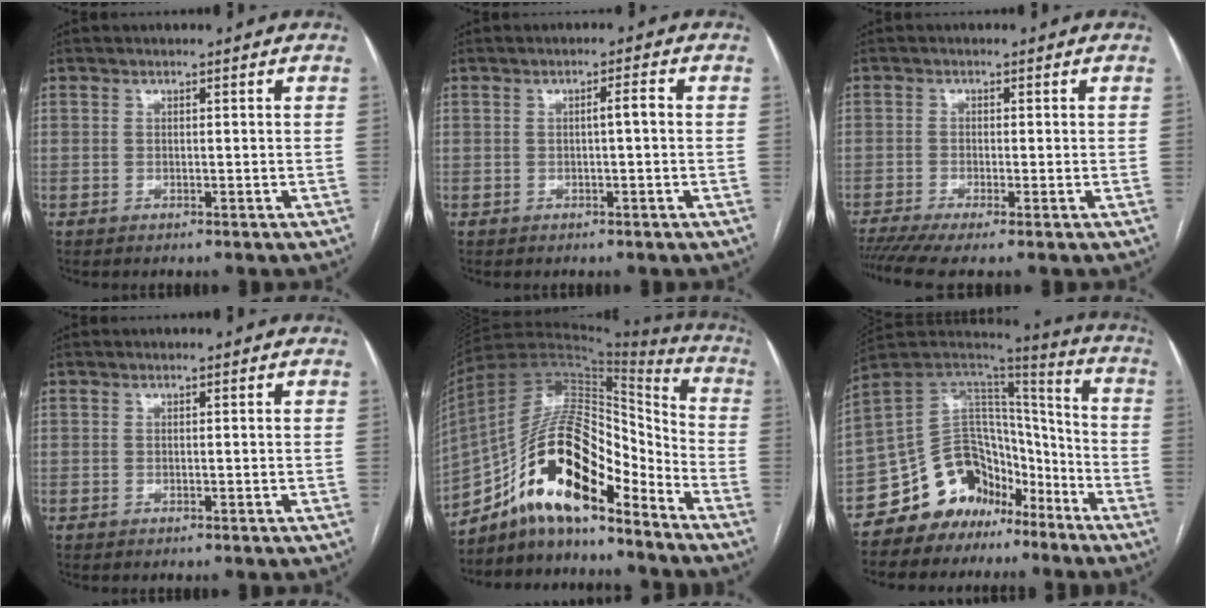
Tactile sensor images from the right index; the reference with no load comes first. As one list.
[{"total": 1.8, "force": [-0.1, 0.1, 1.8], "torque": [-0.025, 0.004, 0.000]}, {"total": 5.4, "force": [-3.8, 0.4, 3.9], "torque": [-0.068, -0.007, -0.069]}, {"total": 0.0}, {"total": 18.1, "force": [-11.8, 5.9, 12.3], "torque": [-0.228, 0.038, -0.206]}, {"total": 14.4, "force": [-10.2, 9.4, 4.0], "torque": [-0.058, 0.096, -0.172]}]